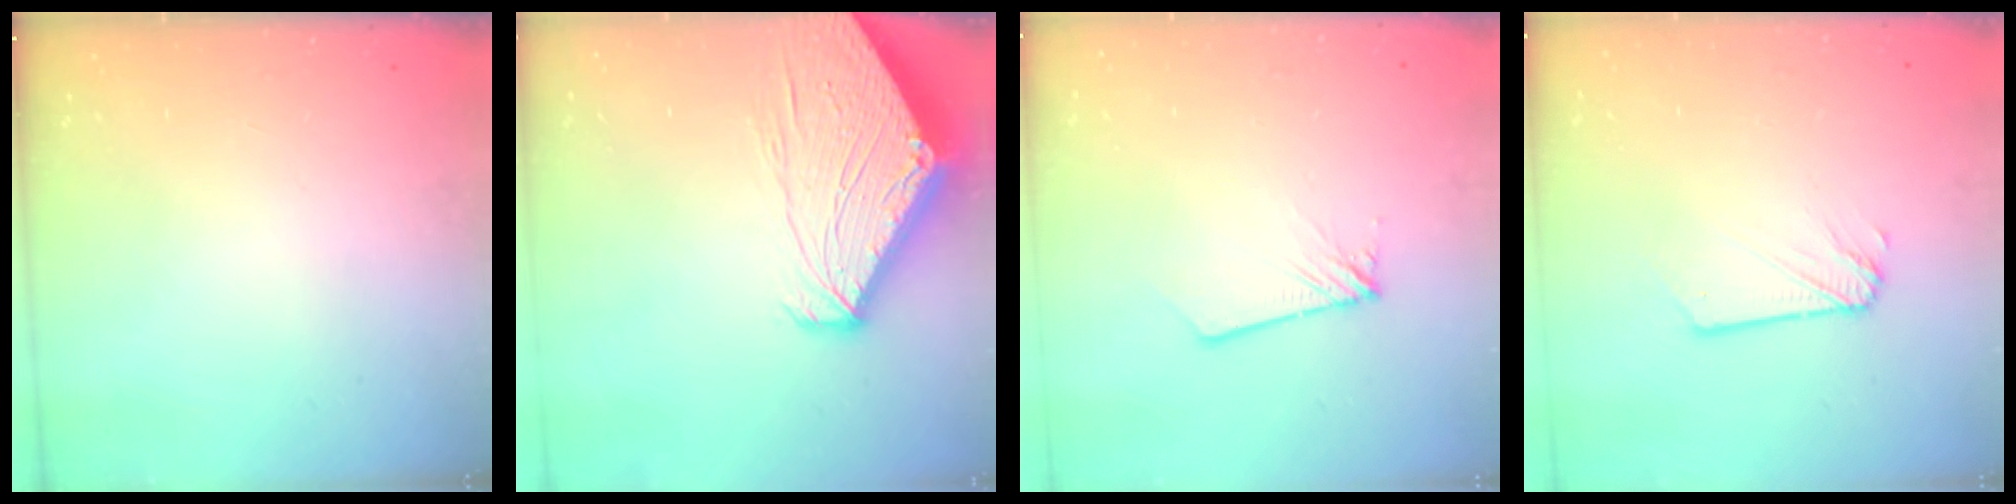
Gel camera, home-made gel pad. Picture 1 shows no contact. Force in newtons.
{"total": 6.7, "press": 6.7, "slide": 0.5}
{"total": 1.8, "press": 1.8, "slide": 0.2}
{"total": 1.9, "press": 1.9, "slide": 0.3}